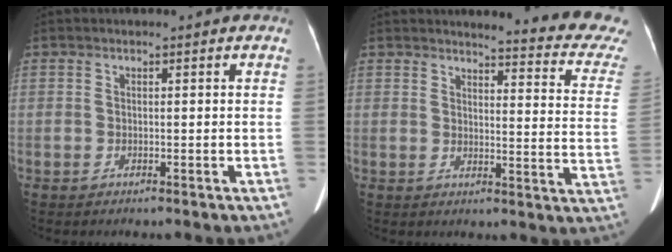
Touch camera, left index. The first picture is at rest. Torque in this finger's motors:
{"motor_torque": [0.31, -1.83, 0.02, 0.01]}